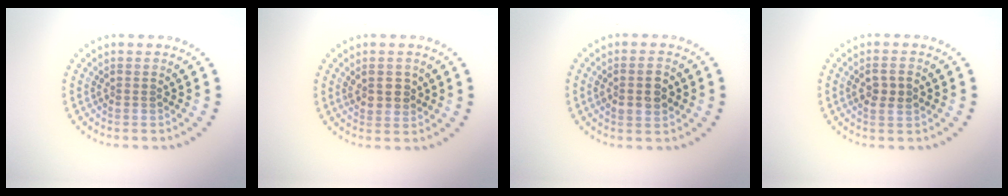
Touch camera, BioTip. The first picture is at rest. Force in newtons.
{"total": 2.1, "press": 2.0, "slide": 0.6}
{"total": 2.8, "press": 2.8, "slide": 0.3}
{"total": 2.2, "press": 2.1, "slide": 0.3}